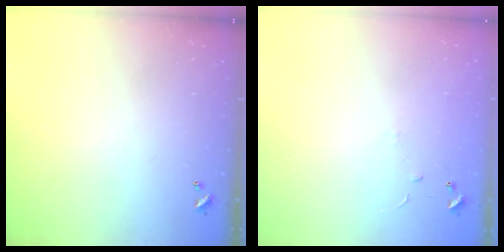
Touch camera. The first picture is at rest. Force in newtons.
{"total": 6.5, "press": 6.5, "slide": 0.6}